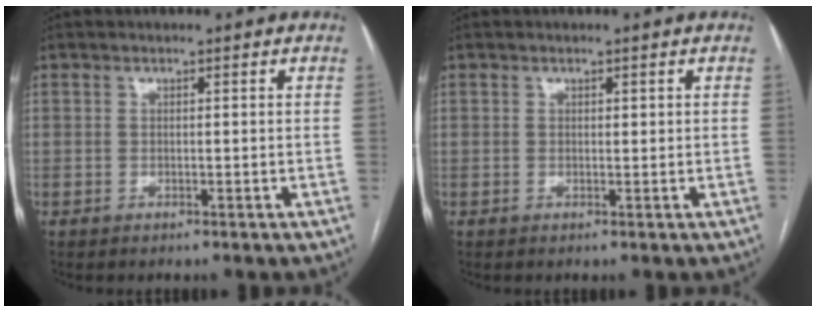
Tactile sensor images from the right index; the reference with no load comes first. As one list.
[{"total": 0.5, "force": [0.2, 0.3, 0.3], "torque": [-0.001, 0.000, 0.002]}]